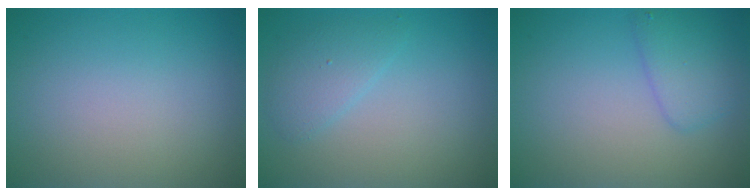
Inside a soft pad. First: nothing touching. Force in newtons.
{"total": 2.0, "press": 2.0, "slide": 0.2}
{"total": 2.6, "press": 2.5, "slide": 0.2}